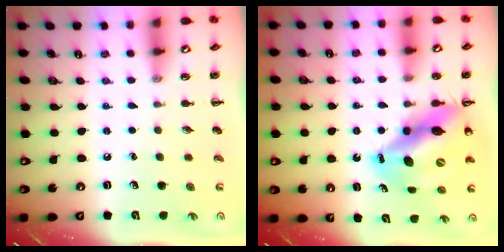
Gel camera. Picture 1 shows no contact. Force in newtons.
{"total": 13.2, "press": 12.6, "slide": 3.8}